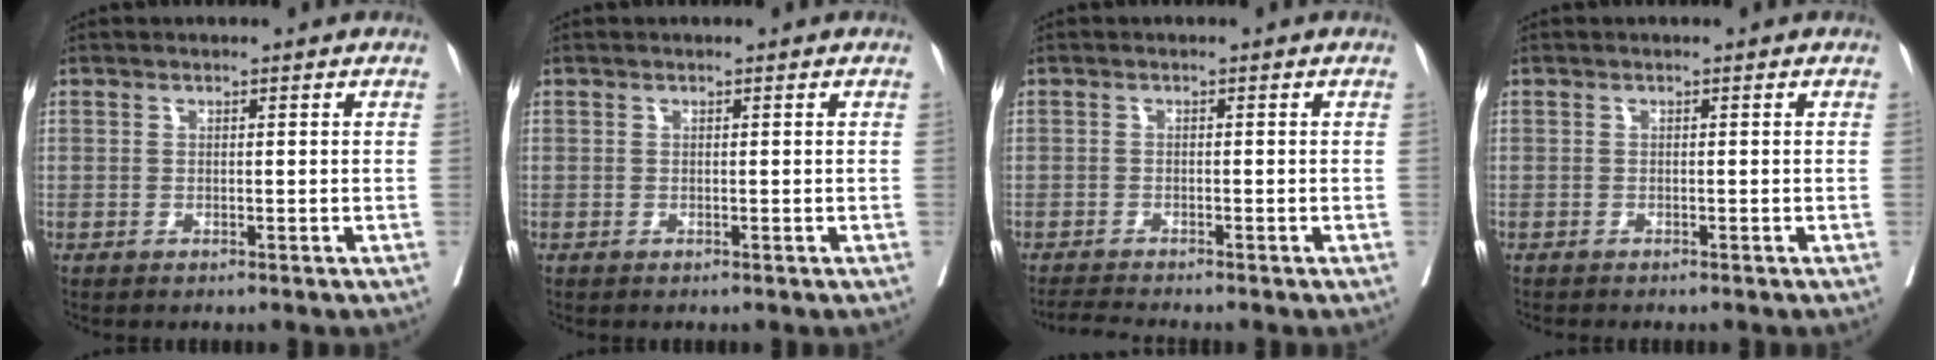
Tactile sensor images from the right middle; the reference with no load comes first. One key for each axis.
{"total": 0.0}
{"total": 2.6, "fx": -2.5, "fy": -0.8, "fz": 0.5, "tx": -0.013, "ty": -0.015, "tz": -0.046}
{"total": 1.2, "fx": -1.2, "fy": 0.1, "fz": 0.4, "tx": -0.007, "ty": -0.001, "tz": -0.017}